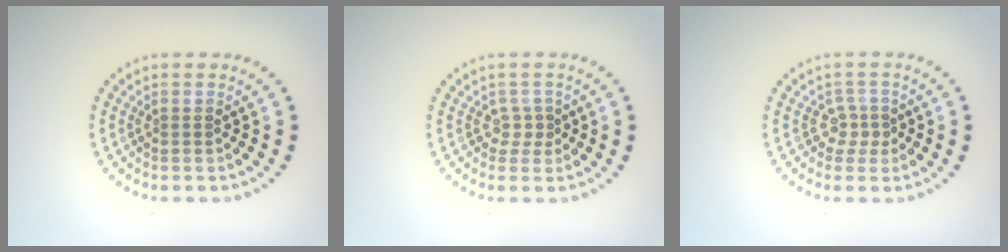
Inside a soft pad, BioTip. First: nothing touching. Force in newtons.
{"total": 1.3, "press": 1.0, "slide": 0.9}
{"total": 2.0, "press": 1.4, "slide": 1.4}